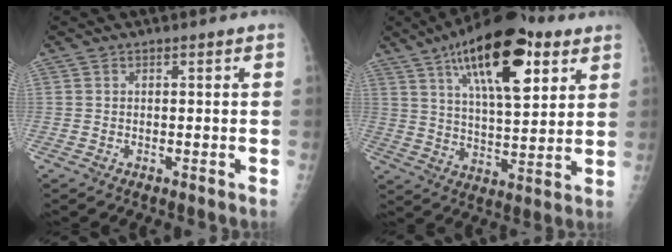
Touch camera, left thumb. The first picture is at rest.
{"total": 20.4, "force": [10.0, 8.1, 15.9], "torque": [-0.226, -0.028, 0.161]}